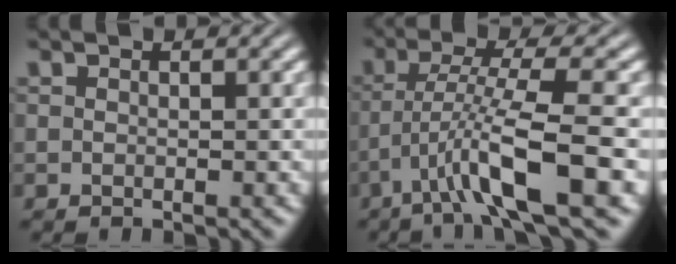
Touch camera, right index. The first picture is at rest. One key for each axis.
{"total": 5.8, "fx": -1.8, "fy": 0.6, "fz": 5.4, "tx": -0.102, "ty": -0.018, "tz": -0.018}